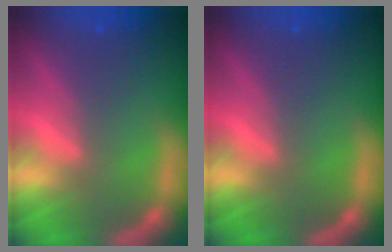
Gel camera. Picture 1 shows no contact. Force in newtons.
{"total": 0.0}